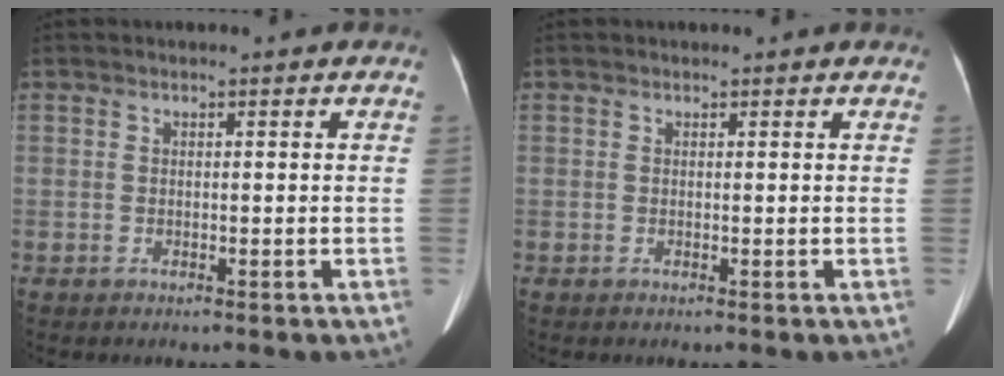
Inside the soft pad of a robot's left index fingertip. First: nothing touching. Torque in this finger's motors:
{"motor_torque": [0.39, -0.57, 0.10, -0.01]}